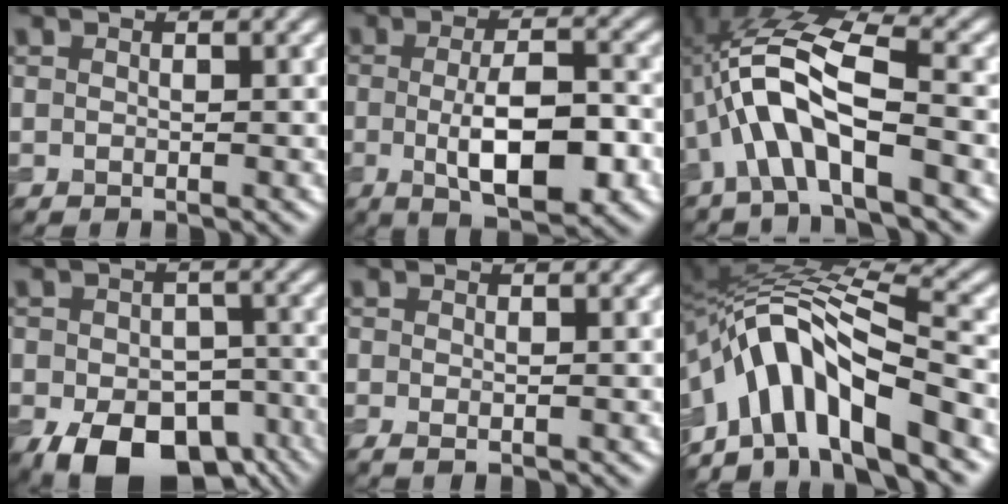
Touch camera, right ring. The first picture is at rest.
{"total": 7.6, "force": [-1.5, 2.4, 7.0], "torque": [-0.113, -0.008, -0.027]}
{"total": 8.0, "force": [-2.3, 2.6, 7.2], "torque": [-0.150, 0.019, -0.046]}
{"total": 11.6, "force": [-5.8, 6.9, 7.3], "torque": [-0.112, -0.043, -0.080]}
{"total": 0.7, "force": [-0.1, 0.2, 0.6], "torque": [-0.012, -0.002, -0.002]}
{"total": 10.5, "force": [-5.5, 4.0, 8.0], "torque": [-0.122, 0.023, -0.107]}